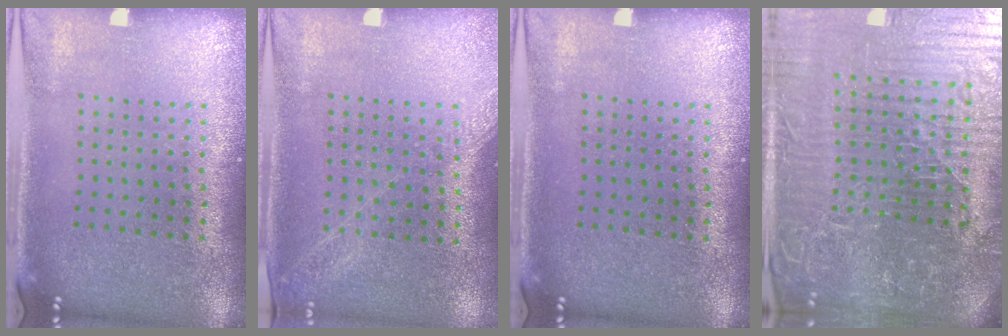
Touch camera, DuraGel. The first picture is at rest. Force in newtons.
{"total": 1.3, "press": 1.2, "slide": 0.2}
{"total": 0.0}
{"total": 7.9, "press": 6.9, "slide": 3.7}